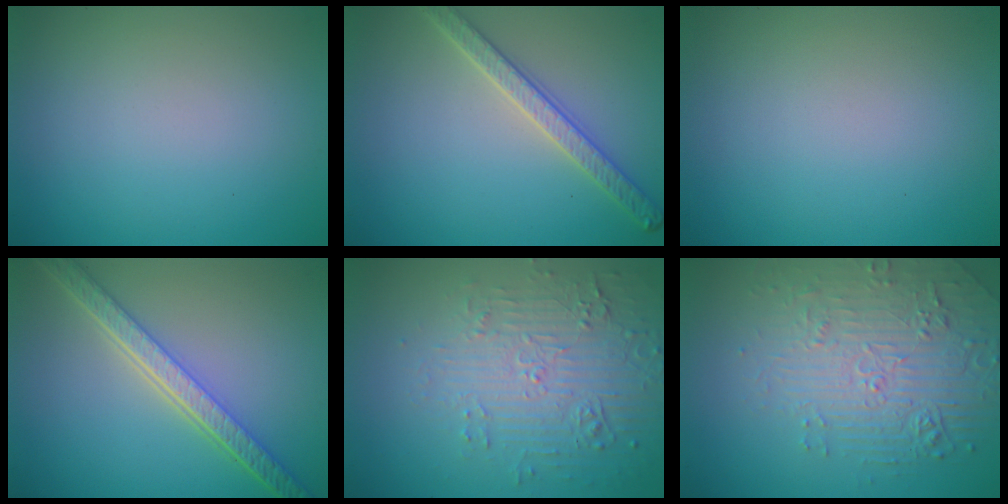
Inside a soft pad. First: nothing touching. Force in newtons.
{"total": 3.3, "press": 3.1, "slide": 1.3}
{"total": 0.0}
{"total": 5.8, "press": 4.5, "slide": 3.7}
{"total": 5.2, "press": 3.7, "slide": 3.7}
{"total": 4.4, "press": 4.1, "slide": 1.7}